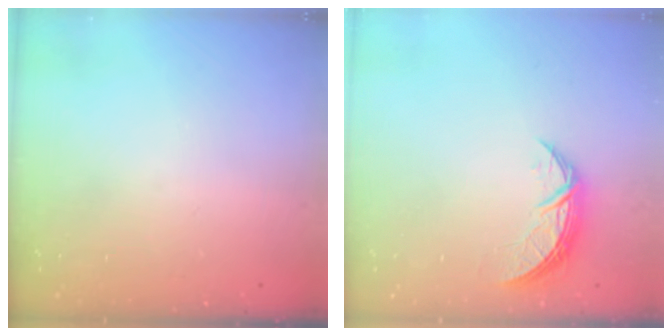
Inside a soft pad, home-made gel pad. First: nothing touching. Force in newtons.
{"total": 7.3, "press": 7.3, "slide": 0.5}